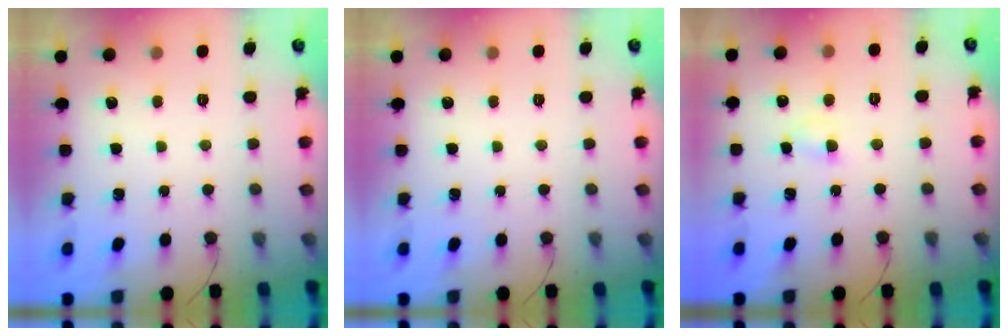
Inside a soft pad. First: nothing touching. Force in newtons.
{"total": 0.0}
{"total": 2.8, "press": 2.6, "slide": 1.1}